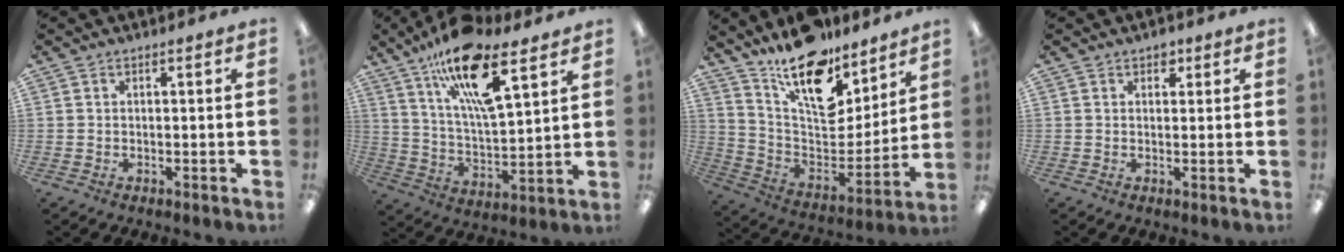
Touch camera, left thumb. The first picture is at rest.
{"total": 19.5, "force": [12.6, 6.3, 13.5], "torque": [-0.232, -0.060, 0.210]}
{"total": 18.4, "force": [14.2, 7.5, 9.0], "torque": [-0.154, -0.112, 0.250]}
{"total": 2.2, "force": [1.5, 1.4, 0.9], "torque": [-0.004, -0.005, 0.023]}